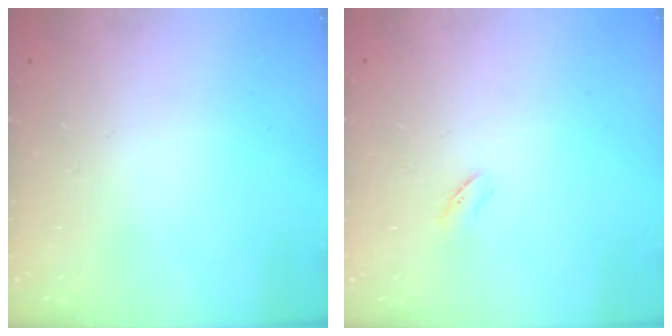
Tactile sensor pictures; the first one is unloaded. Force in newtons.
{"total": 1.9, "press": 1.8, "slide": 0.6}